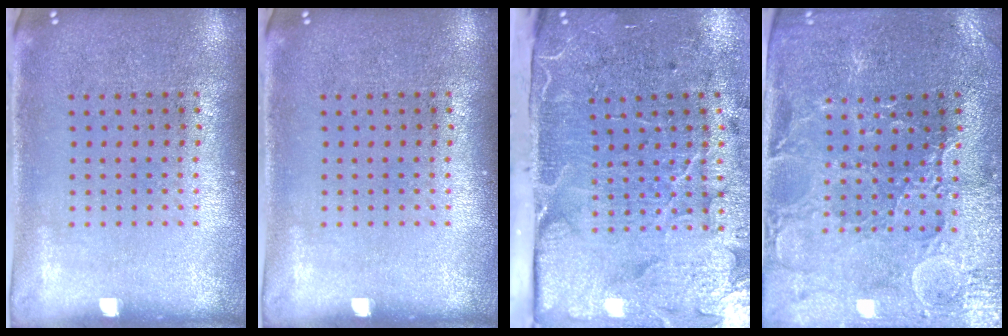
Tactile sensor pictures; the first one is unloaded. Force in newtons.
{"total": 0.0}
{"total": 5.1, "press": 4.0, "slide": 3.2}
{"total": 1.9, "press": 1.8, "slide": 0.5}